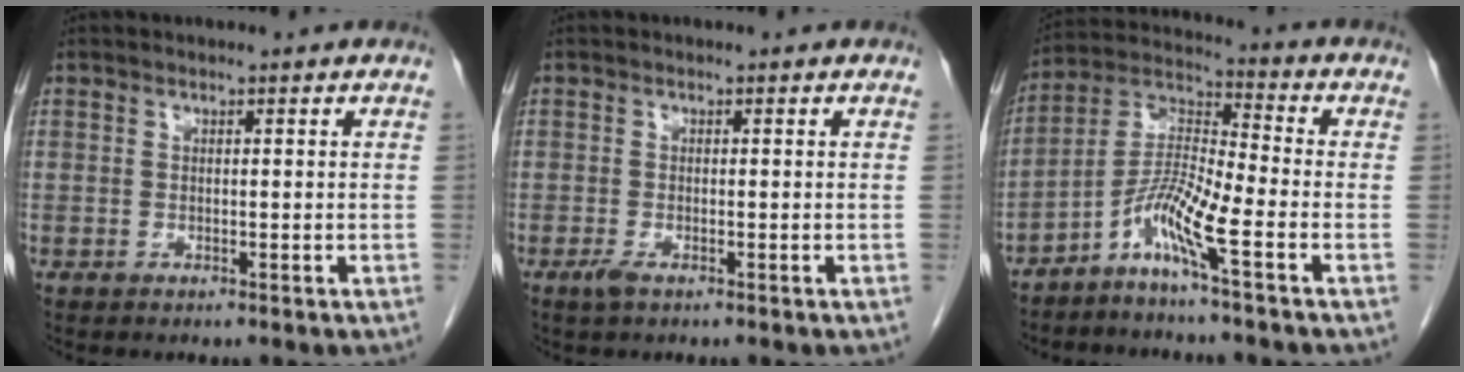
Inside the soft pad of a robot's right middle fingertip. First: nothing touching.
{"total": 1.3, "force": [-0.8, 0.3, 1.0], "torque": [-0.026, -0.003, -0.015]}
{"total": 7.7, "force": [-4.3, -0.3, 6.4], "torque": [-0.134, 0.004, -0.091]}